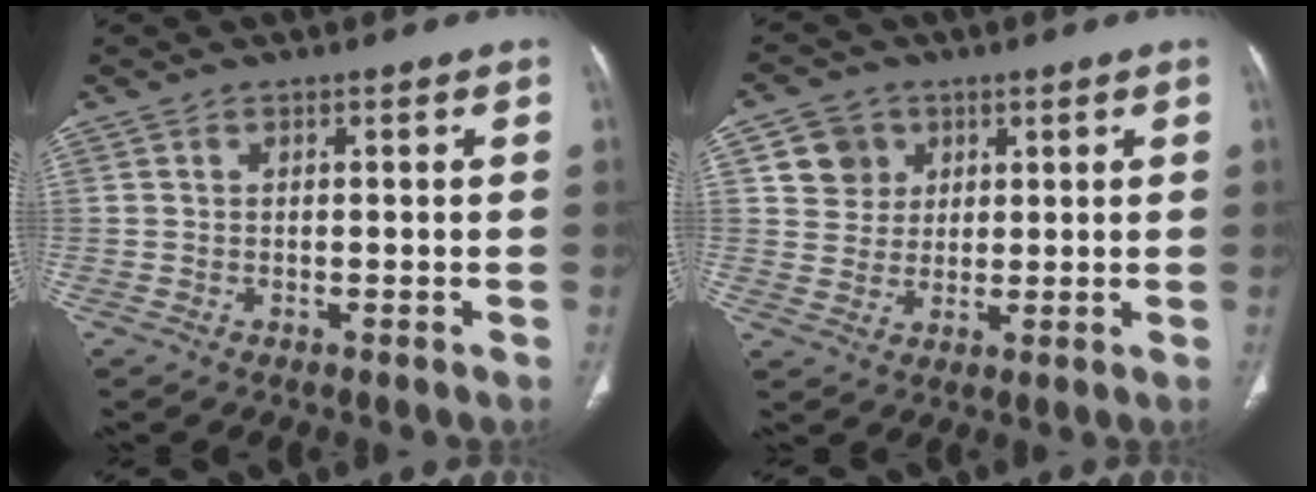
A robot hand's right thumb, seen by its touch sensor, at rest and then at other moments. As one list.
[{"total": 6.6, "force": [2.6, 5.9, 1.2], "torque": [0.011, -0.003, 0.049]}]